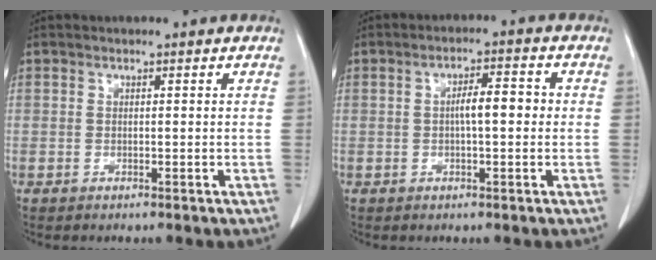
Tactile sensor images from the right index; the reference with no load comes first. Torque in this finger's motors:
{"motor_torque": [0.76, -0.09, 0.36, 0.08]}